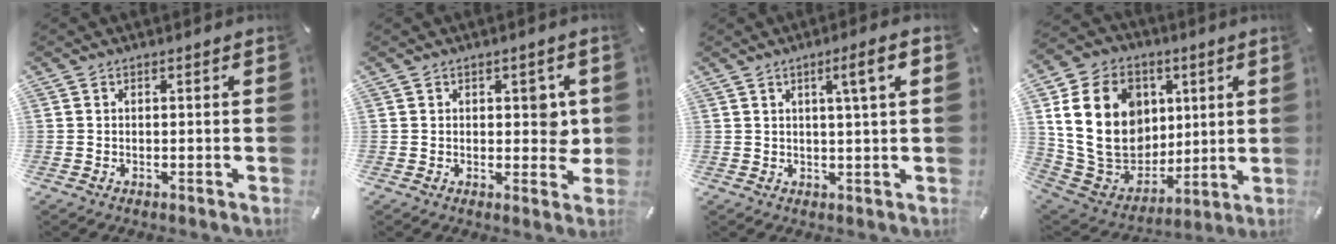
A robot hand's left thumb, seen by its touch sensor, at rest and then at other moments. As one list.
[{"total": 5.2, "force": [1.1, 3.5, 3.6], "torque": [-0.023, -0.007, 0.010]}, {"total": 6.7, "force": [2.7, 0.6, 6.0], "torque": [-0.105, -0.003, 0.038]}, {"total": 23.0, "force": [5.2, 18.4, 12.8], "torque": [-0.233, -0.022, 0.109]}]